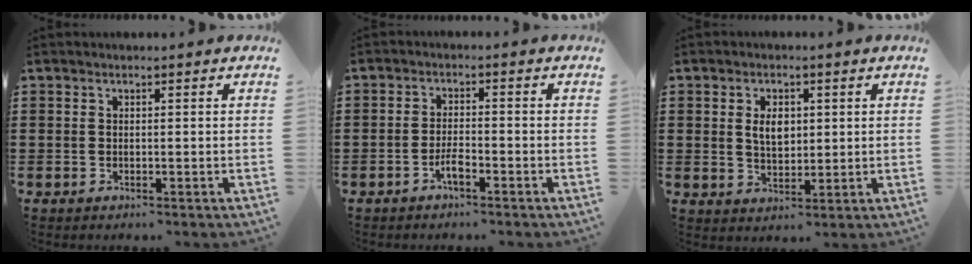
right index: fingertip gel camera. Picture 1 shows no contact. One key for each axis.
{"total": 2.8, "fx": -1.7, "fy": 0.6, "fz": 2.2, "tx": -0.046, "ty": 0.000, "tz": -0.033}
{"total": 4.1, "fx": 0.8, "fy": 2.6, "fz": 3.1, "tx": -0.060, "ty": 0.009, "tz": 0.011}